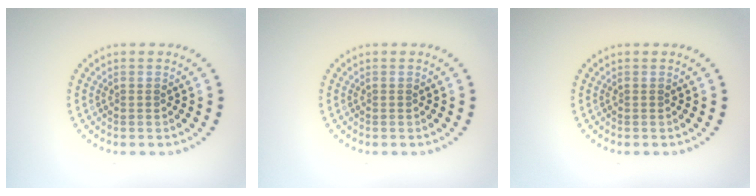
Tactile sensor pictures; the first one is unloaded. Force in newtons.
{"total": 0.0}
{"total": 0.0}